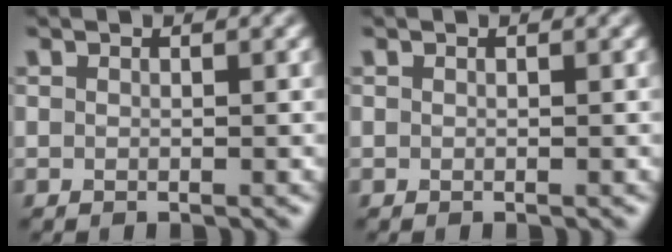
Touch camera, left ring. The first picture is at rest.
{"total": 0.0}